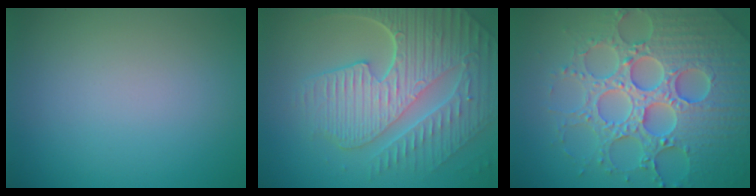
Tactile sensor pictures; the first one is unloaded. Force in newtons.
{"total": 9.3, "press": 6.2, "slide": 6.9}
{"total": 8.0, "press": 7.8, "slide": 1.7}